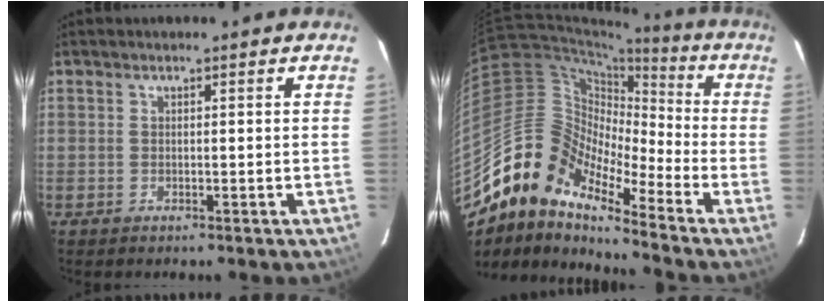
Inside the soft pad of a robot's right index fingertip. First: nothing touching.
{"total": 14.9, "force": [-12.2, 5.0, 7.0], "torque": [-0.100, 0.007, -0.256]}